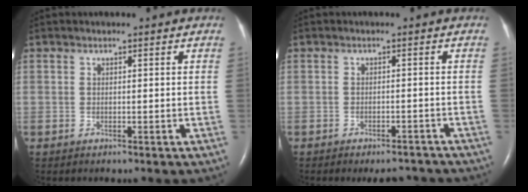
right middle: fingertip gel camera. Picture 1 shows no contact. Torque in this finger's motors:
{"motor_torque": [0.32, -0.32, 0.10, 0.03]}